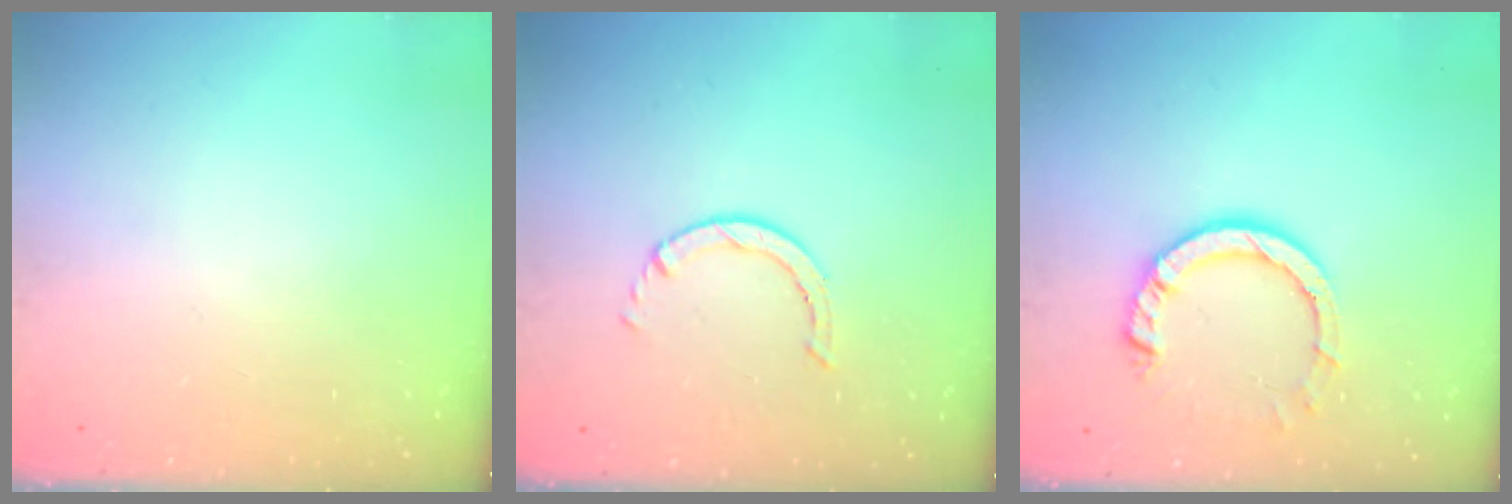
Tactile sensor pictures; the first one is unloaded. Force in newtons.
{"total": 0.6, "press": 0.6, "slide": 0.1}
{"total": 9.7, "press": 9.7, "slide": 1.1}